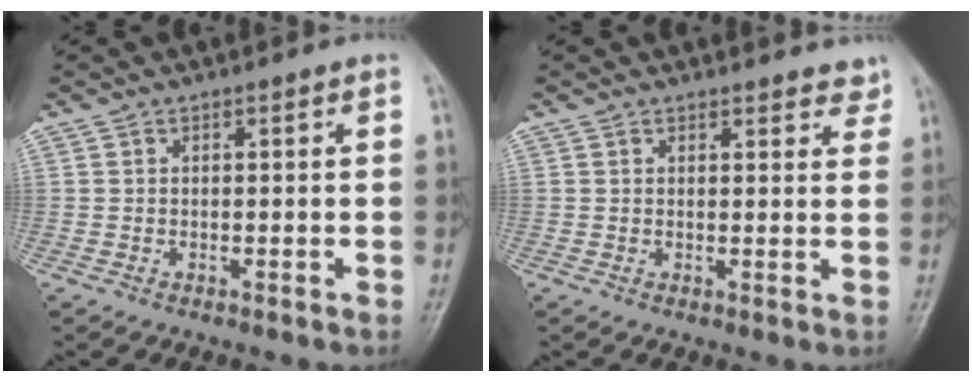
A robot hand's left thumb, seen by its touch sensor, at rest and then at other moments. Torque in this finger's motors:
{"motor_torque": [-0.43, 0.24, -0.40, 0.08, 0.01]}